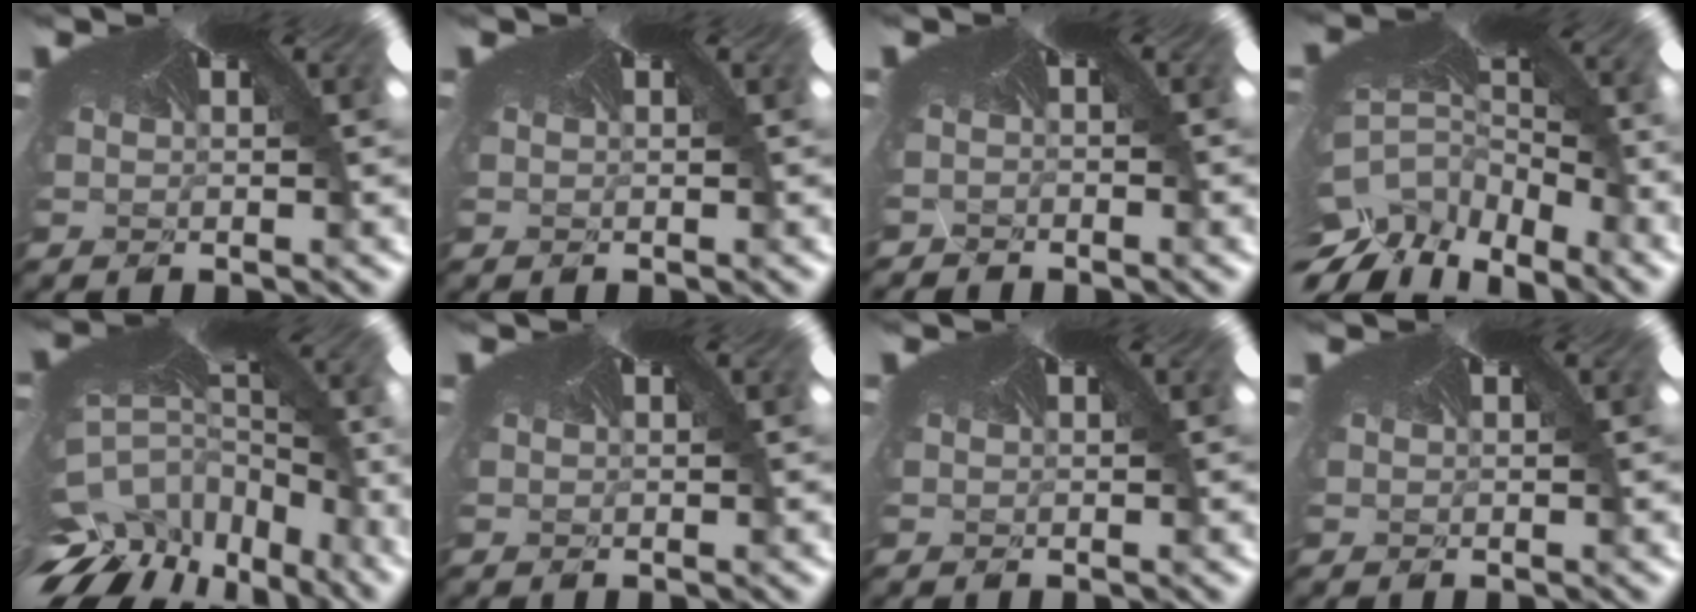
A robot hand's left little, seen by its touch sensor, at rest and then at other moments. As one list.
[{"total": 0.0}, {"total": 1.7, "force": [-1.6, 0.5, -0.3], "torque": [-0.001, -0.024, -0.015]}, {"total": 9.9, "force": [-9.6, 0.4, 2.4], "torque": [-0.050, -0.088, -0.109]}, {"total": 11.3, "force": [-11.1, 1.9, 0.8], "torque": [-0.038, -0.095, -0.147]}, {"total": 0.0}, {"total": 0.0}, {"total": 0.0}]